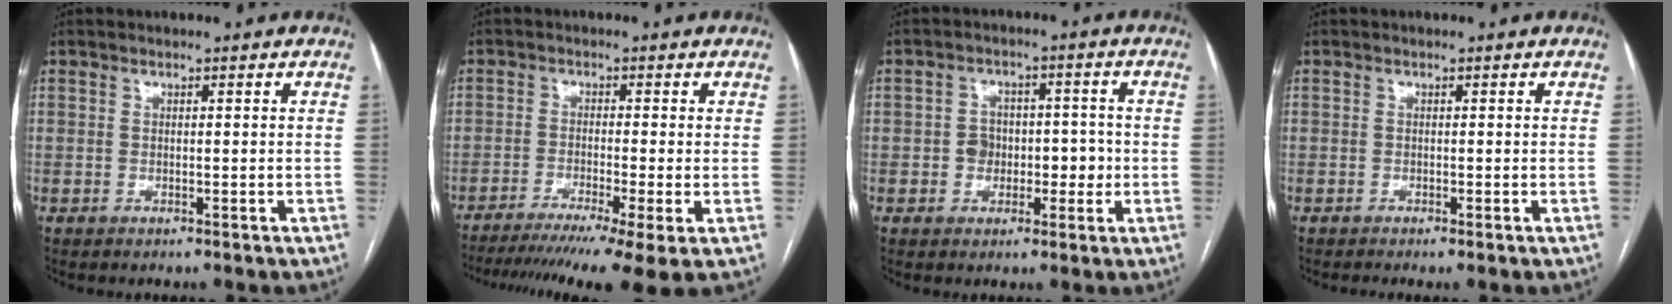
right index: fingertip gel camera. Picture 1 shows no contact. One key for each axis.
{"total": 13.5, "fx": -9.7, "fy": -0.4, "fz": 9.3, "tx": -0.128, "ty": -0.026, "tz": -0.152}
{"total": 5.5, "fx": -1.0, "fy": 4.1, "fz": 3.6, "tx": -0.043, "ty": 0.024, "tz": -0.011}
{"total": 0.8, "fx": -0.5, "fy": -0.1, "fz": 0.6, "tx": -0.011, "ty": -0.001, "tz": -0.009}